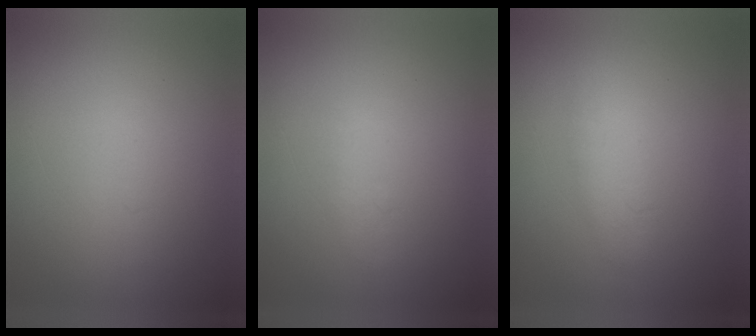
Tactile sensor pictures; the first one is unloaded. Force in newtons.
{"total": 1.2}
{"total": 2.2}